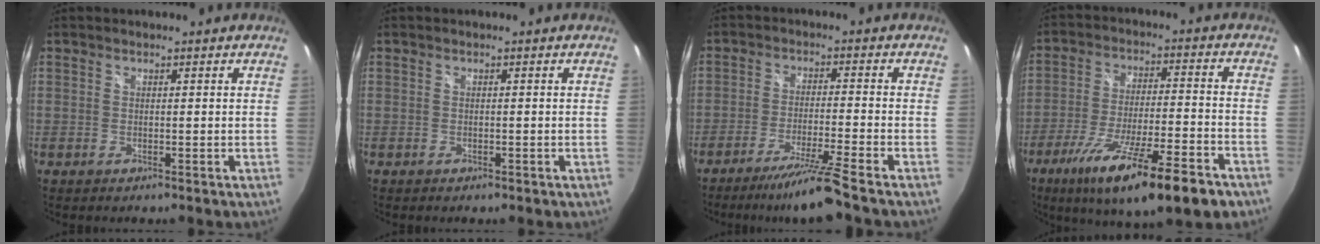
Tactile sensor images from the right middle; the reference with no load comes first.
{"total": 1.0, "force": [-0.5, 0.8, 0.5], "torque": [-0.009, -0.005, -0.004]}
{"total": 8.6, "force": [-7.1, -2.0, 4.4], "torque": [-0.098, -0.013, -0.120]}
{"total": 20.4, "force": [-12.6, 3.8, 15.6], "torque": [-0.269, -0.055, -0.196]}